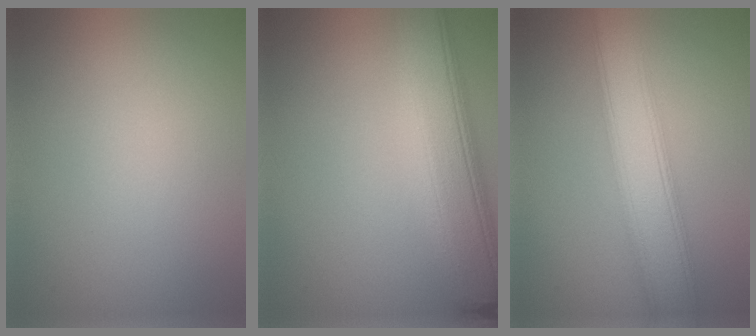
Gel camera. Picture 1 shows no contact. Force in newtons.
{"total": 8.7, "press": 8.7, "slide": 0.6}
{"total": 6.6, "press": 6.6, "slide": 0.4}